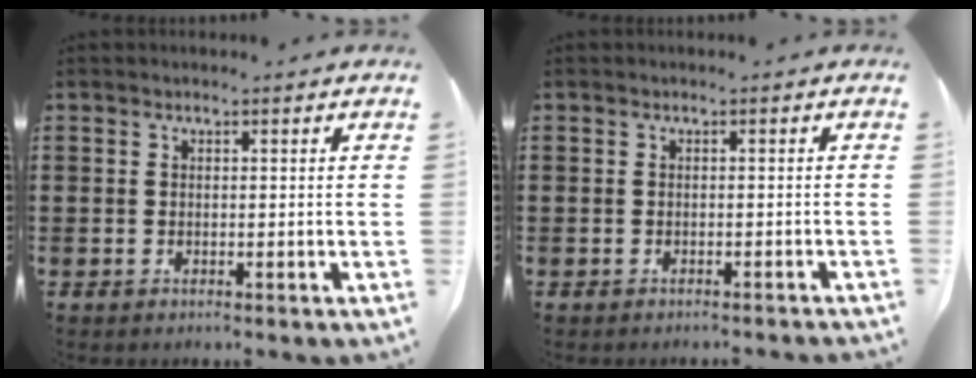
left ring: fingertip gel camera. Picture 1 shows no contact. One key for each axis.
{"total": 0.8, "fx": -0.7, "fy": -0.1, "fz": 0.3, "tx": -0.006, "ty": -0.002, "tz": -0.014}